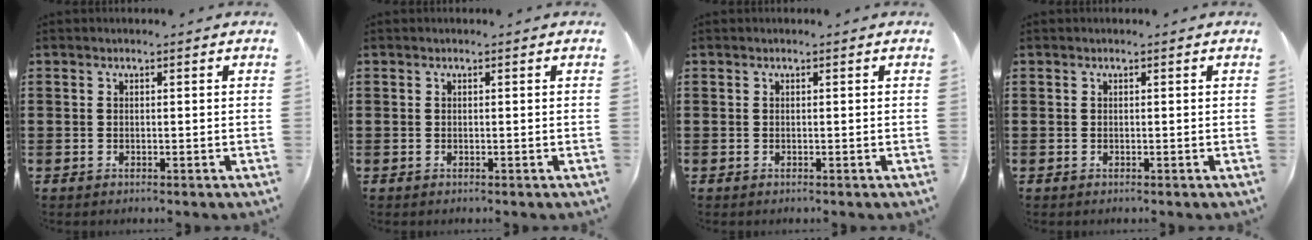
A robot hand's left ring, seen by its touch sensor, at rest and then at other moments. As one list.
[{"total": 0.0}, {"total": 0.0}, {"total": 0.0}]